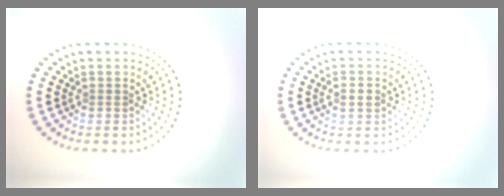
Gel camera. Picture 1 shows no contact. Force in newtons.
{"total": 1.3, "press": 1.3, "slide": 0.1}